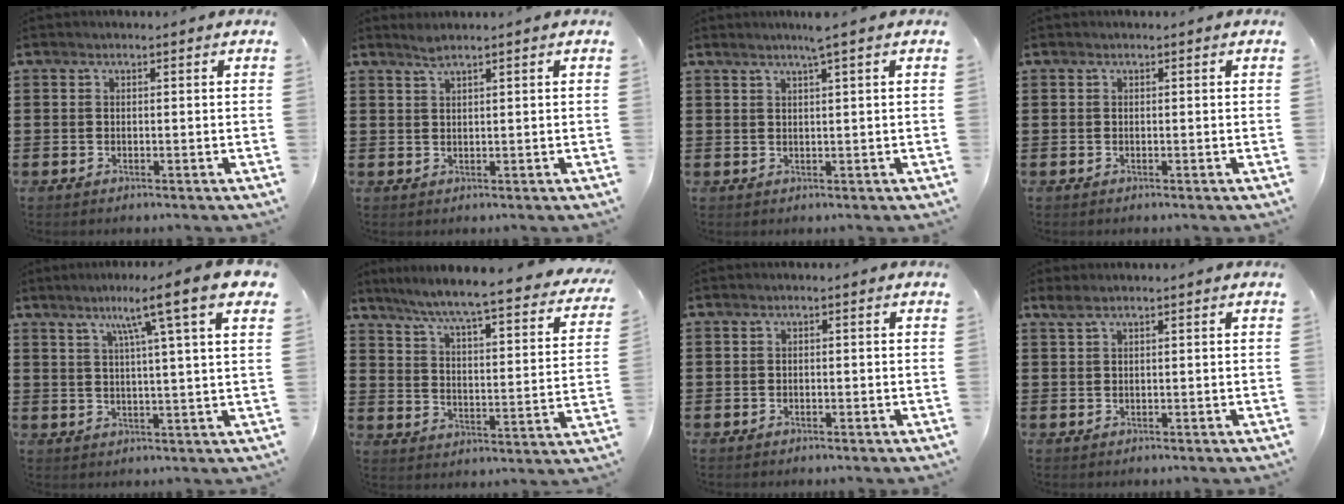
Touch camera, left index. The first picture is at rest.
{"total": 1.5, "force": [1.2, -0.1, 0.9], "torque": [-0.020, 0.001, 0.023]}
{"total": 2.3, "force": [1.4, -0.6, 1.8], "torque": [-0.033, -0.003, 0.024]}
{"total": 0.0}
{"total": 9.6, "force": [5.2, -0.8, 8.0], "torque": [-0.143, -0.012, 0.072]}
{"total": 6.0, "force": [5.3, -0.6, 2.7], "torque": [-0.079, -0.048, 0.082]}
{"total": 0.6, "force": [-0.5, 0.2, 0.2], "torque": [-0.007, -0.002, -0.009]}
{"total": 1.1, "force": [0.4, 0.0, 1.0], "torque": [-0.019, 0.000, 0.008]}